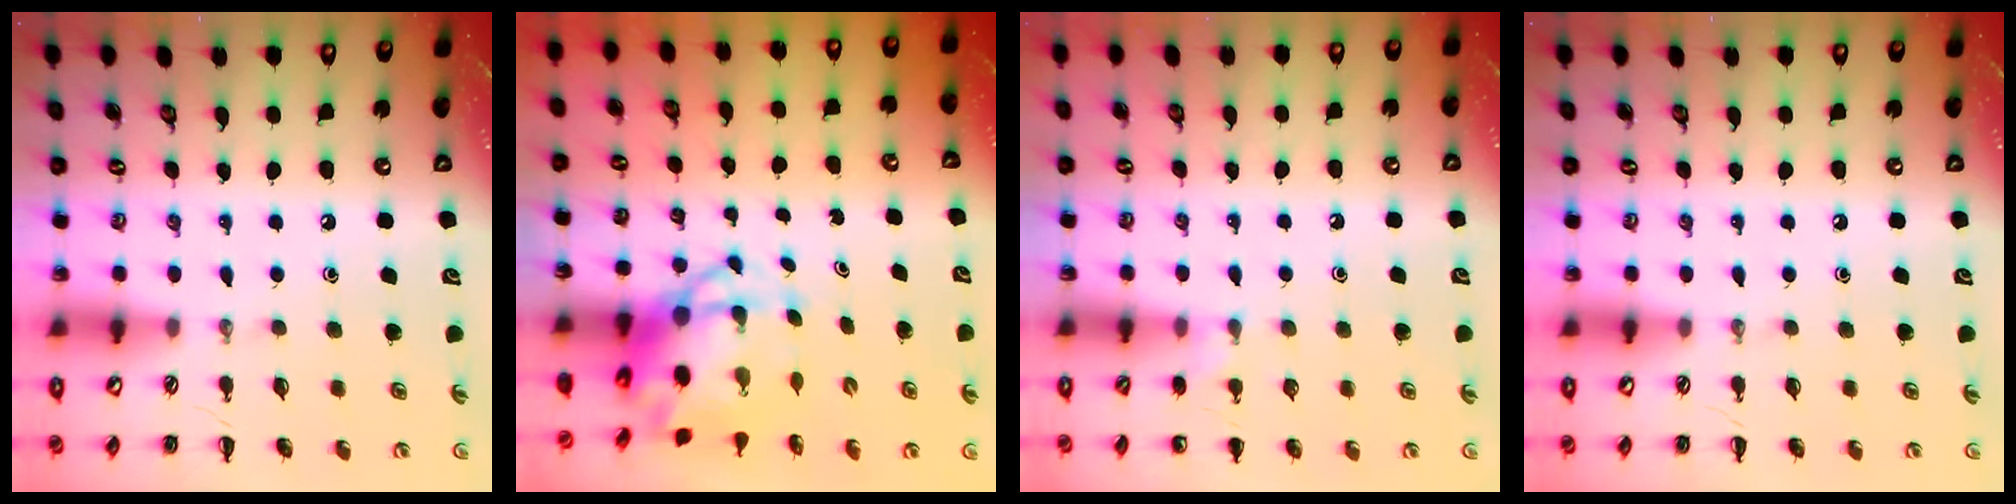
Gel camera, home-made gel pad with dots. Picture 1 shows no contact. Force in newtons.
{"total": 6.6, "press": 6.3, "slide": 2.1}
{"total": 5.5, "press": 5.3, "slide": 1.6}
{"total": 0.0}